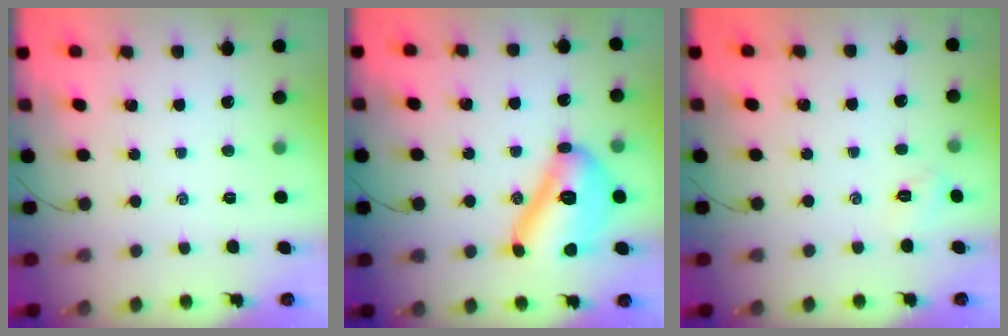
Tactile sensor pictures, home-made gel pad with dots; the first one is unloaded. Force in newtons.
{"total": 17.7, "press": 17.7, "slide": 1.1}
{"total": 3.1, "press": 3.0, "slide": 0.9}